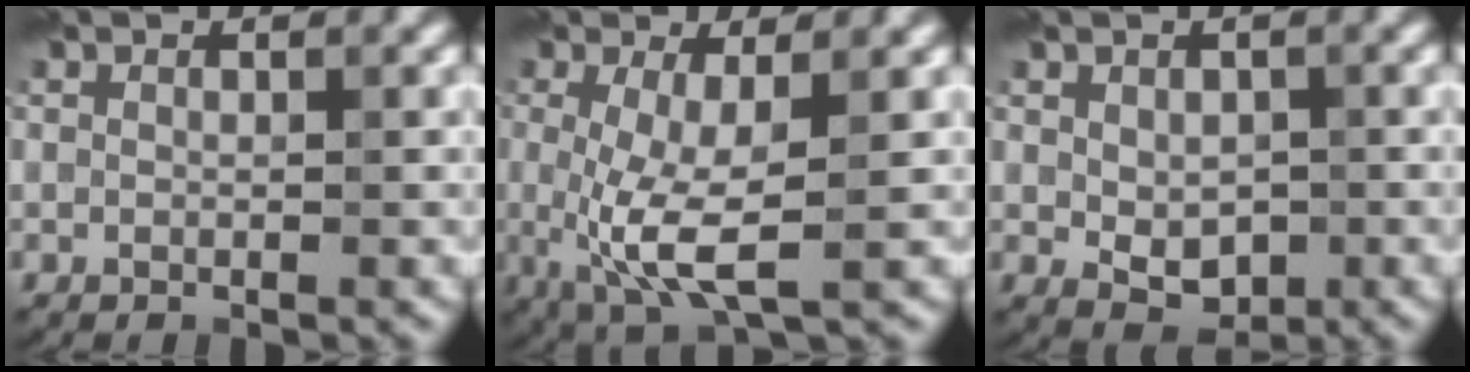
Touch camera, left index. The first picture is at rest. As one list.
[{"total": 5.5, "force": [-0.5, 1.6, 5.3], "torque": [-0.114, -0.015, -0.007]}, {"total": 3.1, "force": [-0.2, 2.1, 2.4], "torque": [-0.038, -0.007, 0.003]}]